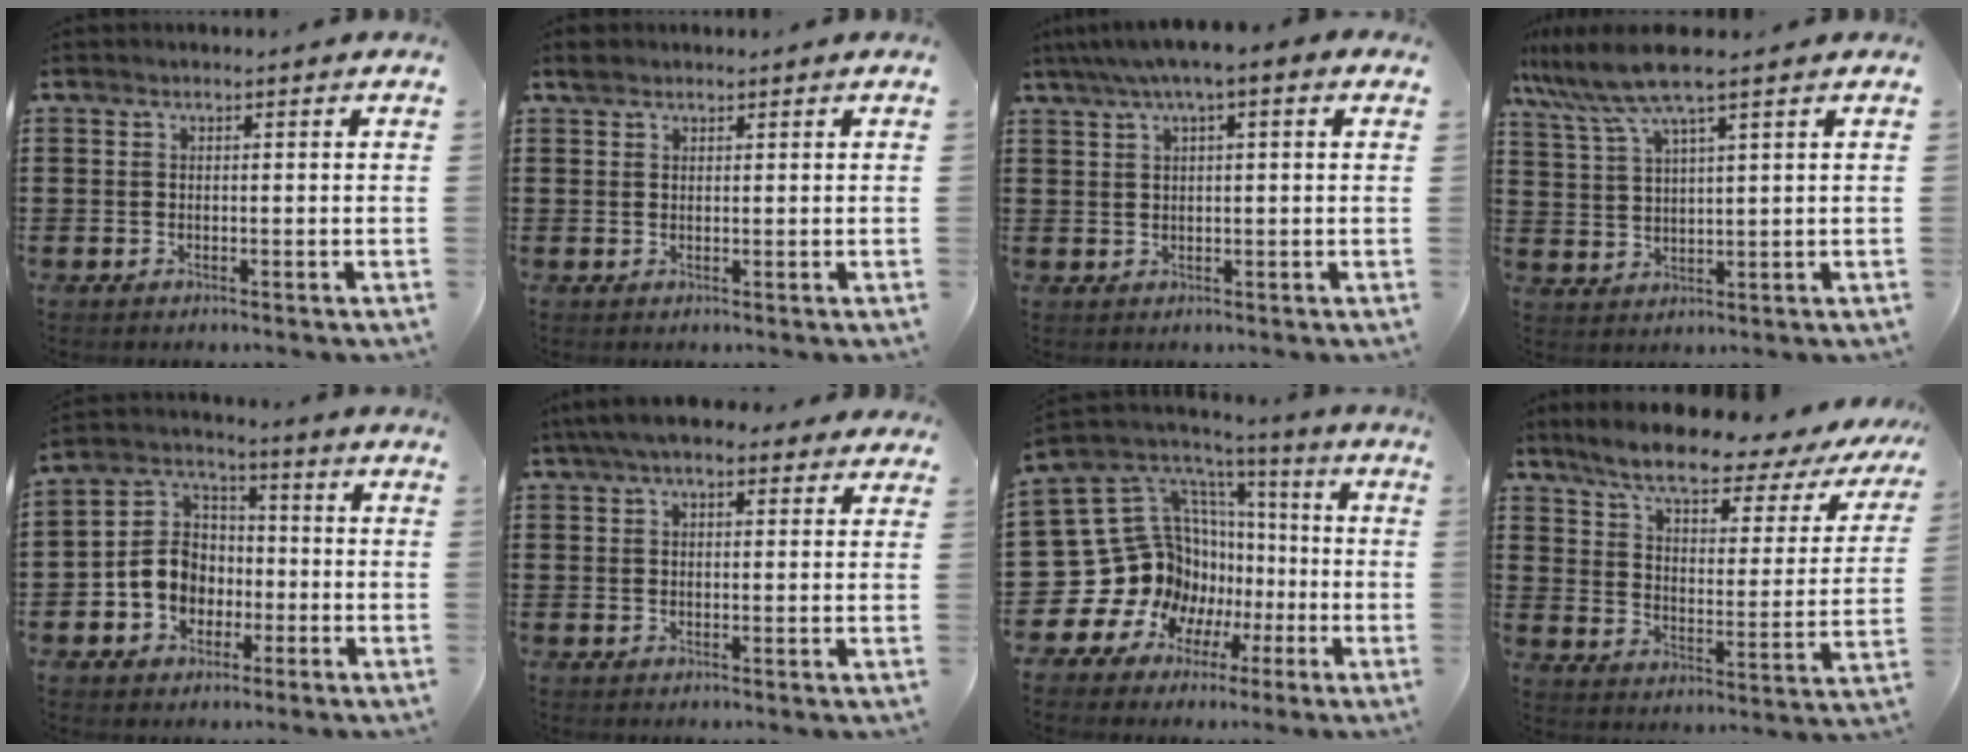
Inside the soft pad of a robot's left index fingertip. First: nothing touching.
{"total": 1.3, "force": [1.1, 0.6, 0.2], "torque": [-0.008, 0.003, 0.023]}
{"total": 3.2, "force": [1.2, 0.5, 3.0], "torque": [-0.056, 0.005, 0.019]}
{"total": 7.6, "force": [5.6, 0.4, 5.1], "torque": [-0.115, -0.015, 0.097]}
{"total": 7.1, "force": [-2.2, 6.3, 2.5], "torque": [-0.083, 0.015, -0.048]}
{"total": 5.7, "force": [4.5, 1.7, 3.0], "torque": [-0.071, 0.003, 0.083]}
{"total": 17.4, "force": [-2.8, 15.6, 7.3], "torque": [-0.206, -0.045, 0.004]}
{"total": 7.7, "force": [6.1, 0.9, 4.6], "torque": [-0.106, -0.035, 0.096]}